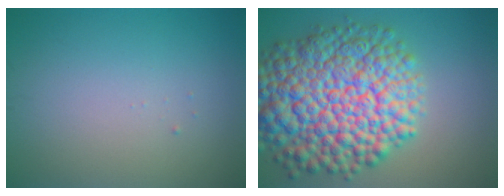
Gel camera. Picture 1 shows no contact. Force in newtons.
{"total": 14.4, "press": 14.3, "slide": 0.5}